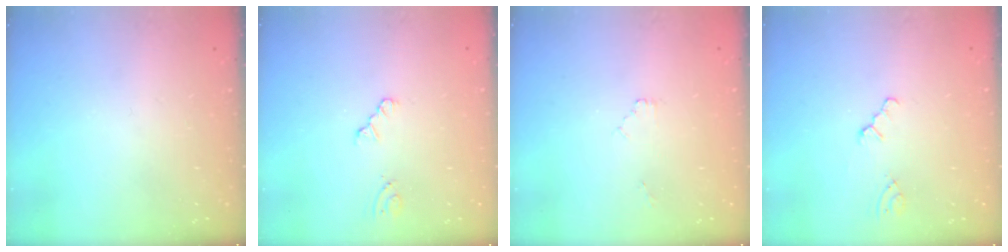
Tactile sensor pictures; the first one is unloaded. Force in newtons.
{"total": 1.3, "press": 1.2, "slide": 0.2}
{"total": 0.5, "press": 0.5, "slide": 0.2}
{"total": 0.5, "press": 0.5, "slide": 0.2}